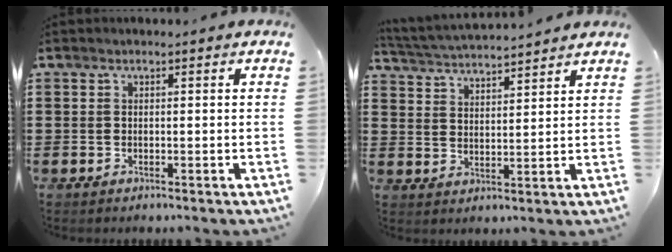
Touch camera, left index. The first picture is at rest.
{"total": 3.9, "force": [3.8, -0.4, 0.4], "torque": [-0.025, -0.024, 0.064]}